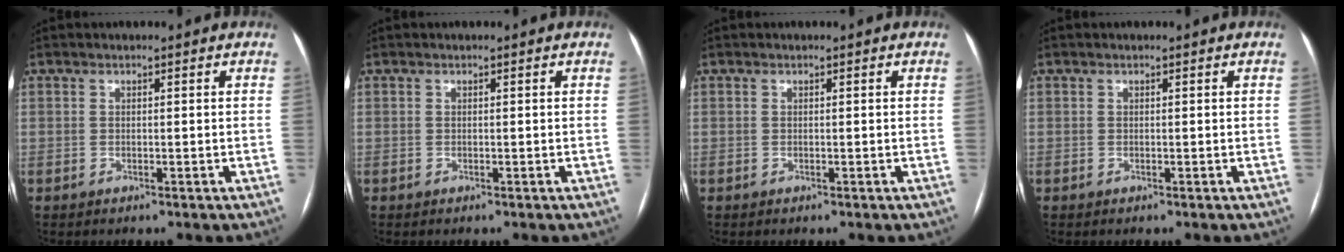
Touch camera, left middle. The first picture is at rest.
{"total": 0.0}
{"total": 0.0}
{"total": 0.0}